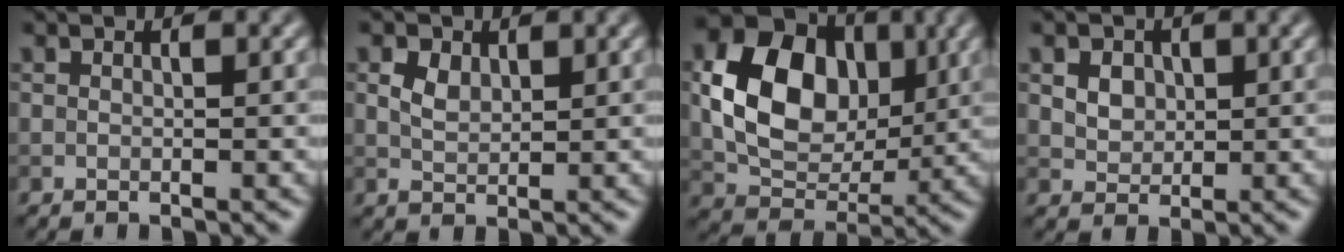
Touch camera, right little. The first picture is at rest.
{"total": 1.9, "force": [0.9, 1.3, 1.2], "torque": [-0.032, 0.000, 0.018]}
{"total": 10.4, "force": [1.3, 7.6, 6.9], "torque": [-0.136, 0.001, 0.026]}
{"total": 3.2, "force": [1.2, 2.4, 1.7], "torque": [-0.043, 0.010, 0.020]}